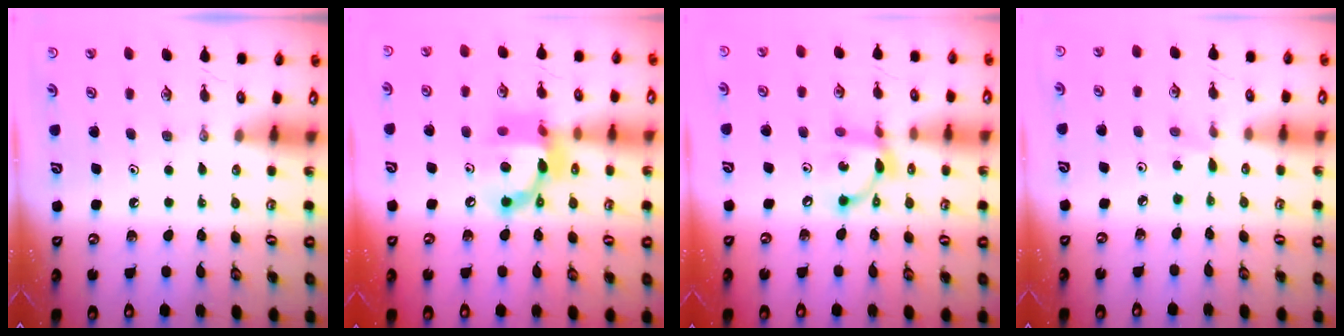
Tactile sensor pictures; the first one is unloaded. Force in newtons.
{"total": 15.4, "press": 15.4, "slide": 1.0}
{"total": 11.1, "press": 11.1, "slide": 0.7}
{"total": 2.5, "press": 2.5, "slide": 0.3}